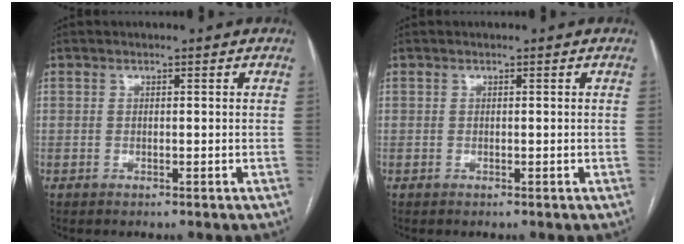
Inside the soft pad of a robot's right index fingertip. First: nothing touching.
{"total": 0.0}